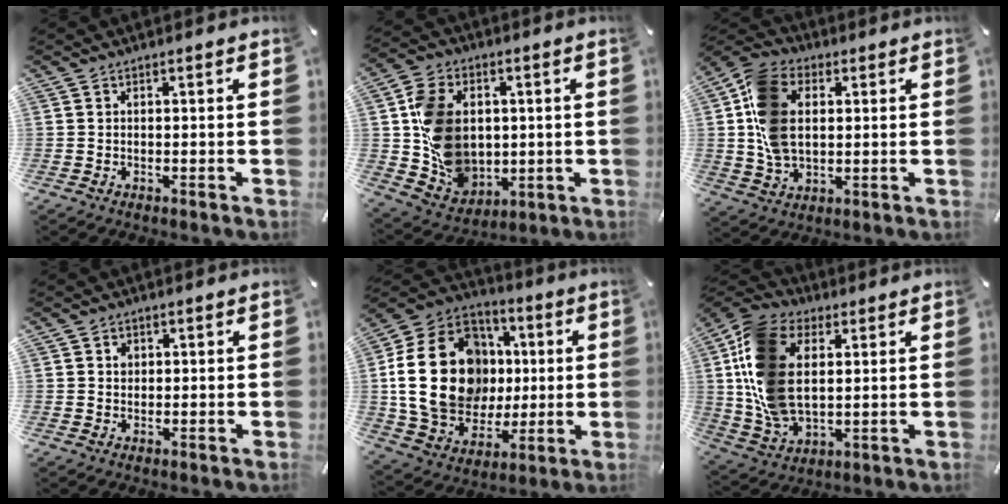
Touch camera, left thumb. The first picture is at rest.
{"total": 14.7, "force": [1.9, 12.5, 7.6], "torque": [-0.158, 0.008, 0.049]}
{"total": 13.8, "force": [1.9, 10.0, 9.3], "torque": [-0.219, 0.016, 0.038]}
{"total": 1.6, "force": [0.4, 1.5, 0.5], "torque": [0.005, -0.002, 0.002]}
{"total": 25.4, "force": [1.6, 19.8, 15.8], "torque": [-0.314, 0.011, 0.050]}
{"total": 16.5, "force": [3.4, 11.4, 11.4], "torque": [-0.280, -0.006, 0.061]}